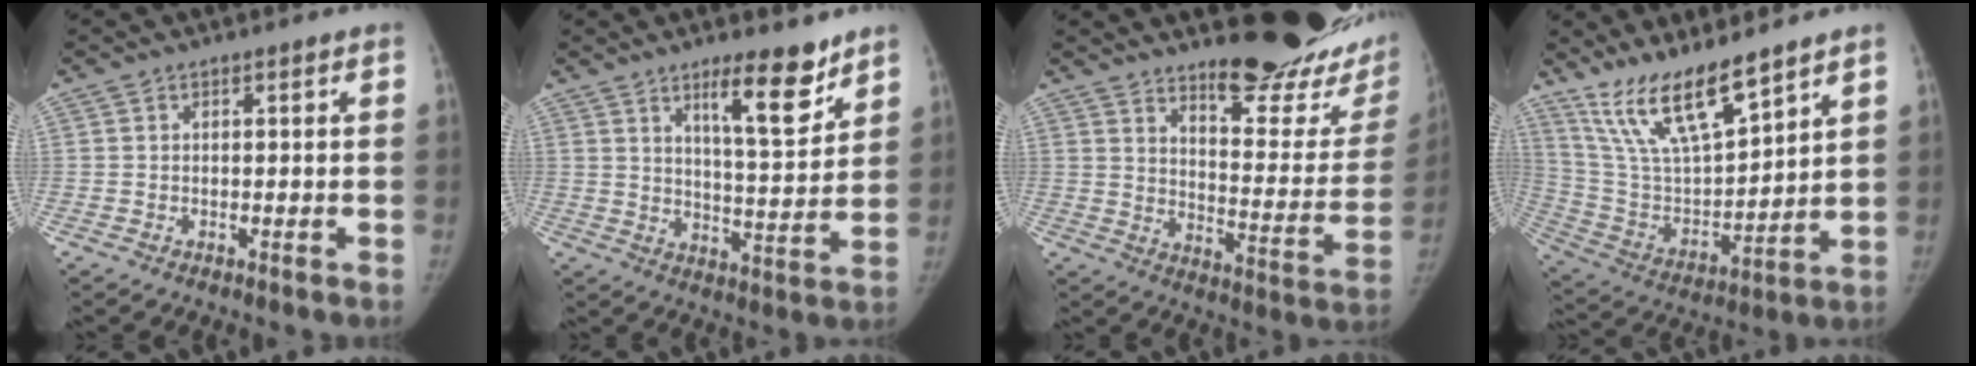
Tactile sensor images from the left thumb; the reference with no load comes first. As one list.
[{"total": 11.0, "force": [7.3, 2.6, 7.7], "torque": [-0.098, -0.058, 0.118]}, {"total": 24.3, "force": [19.5, 6.5, 13.0], "torque": [-0.132, -0.156, 0.249]}, {"total": 16.0, "force": [12.2, 3.8, 9.7], "torque": [-0.160, -0.065, 0.246]}]